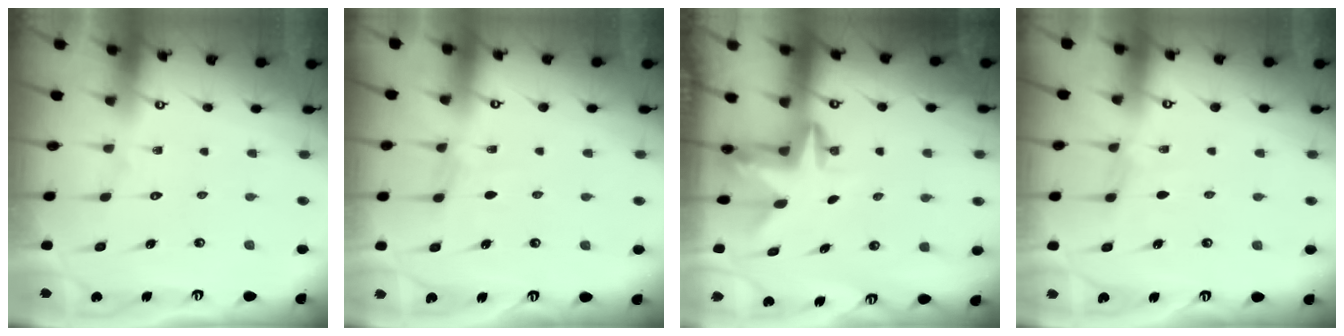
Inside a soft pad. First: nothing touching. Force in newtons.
{"total": 4.0, "press": 4.0, "slide": 0.5}
{"total": 2.6, "press": 2.6, "slide": 0.2}
{"total": 3.8, "press": 3.8, "slide": 0.4}